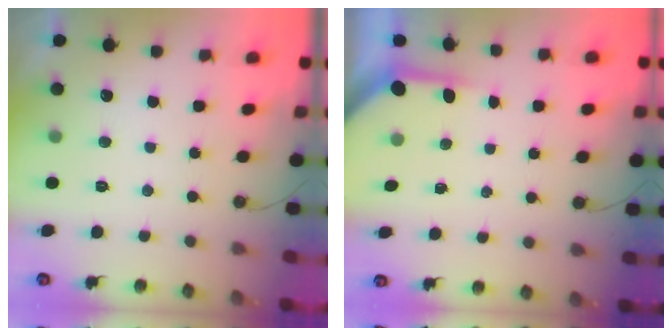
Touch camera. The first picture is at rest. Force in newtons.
{"total": 3.9, "press": 3.9, "slide": 0.4}